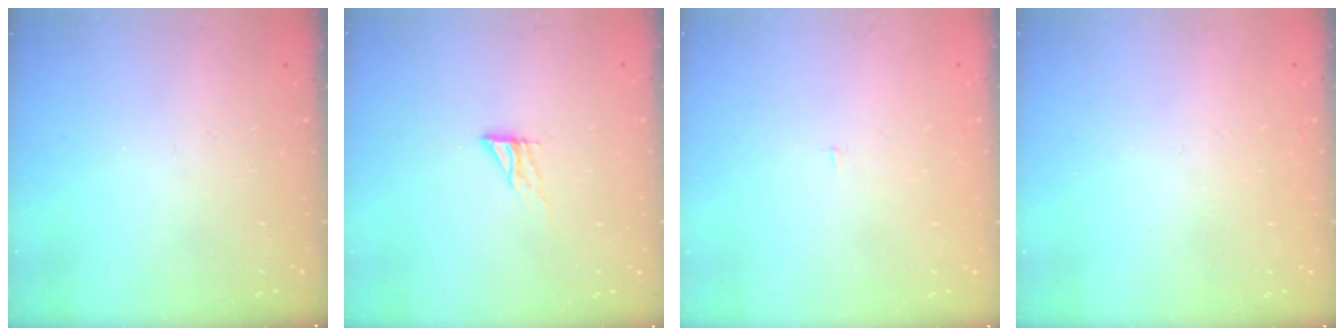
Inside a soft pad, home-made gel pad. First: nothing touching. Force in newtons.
{"total": 6.3, "press": 6.3, "slide": 0.6}
{"total": 1.2, "press": 1.2, "slide": 0.1}
{"total": 1.6, "press": 1.6, "slide": 0.1}